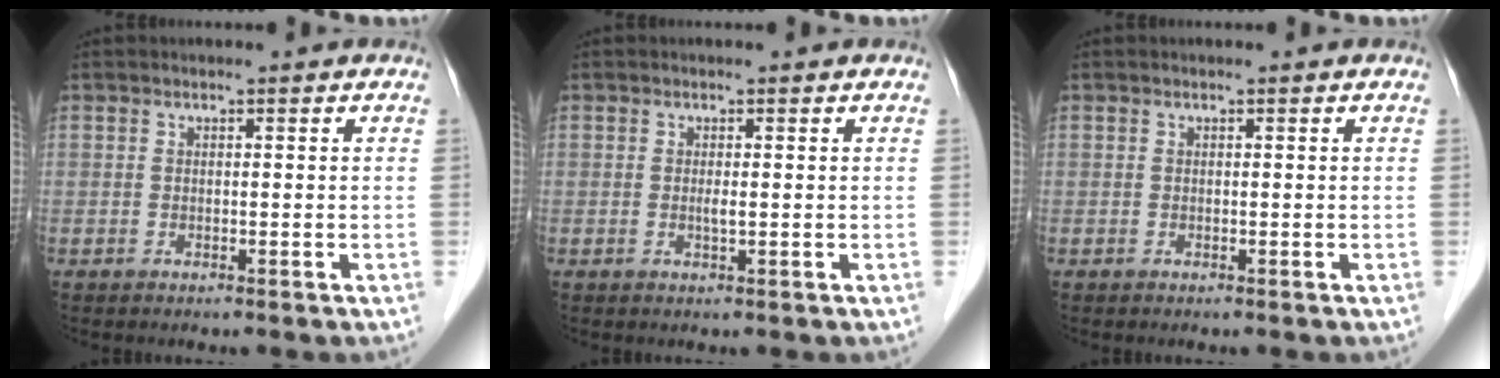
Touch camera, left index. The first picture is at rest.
{"total": 0.9, "force": [0.0, 0.1, 0.9], "torque": [-0.020, -0.003, 0.000]}
{"total": 0.0}